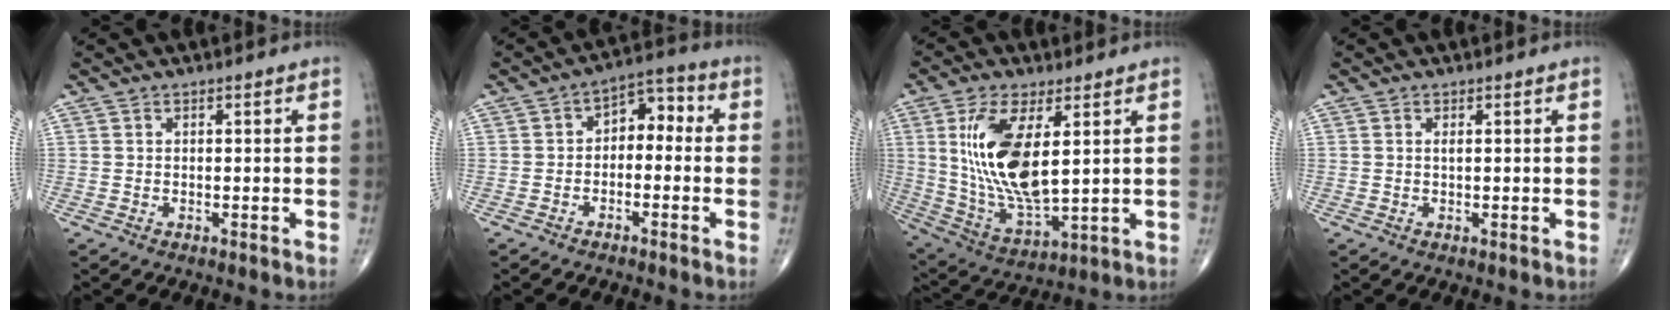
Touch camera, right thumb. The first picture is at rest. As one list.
[{"total": 6.3, "force": [-0.6, 4.2, 4.6], "torque": [-0.039, 0.040, -0.026]}, {"total": 16.5, "force": [3.6, 6.7, 14.6], "torque": [-0.292, -0.024, 0.082]}, {"total": 0.7, "force": [0.2, 0.1, 0.7], "torque": [-0.016, -0.001, 0.003]}]